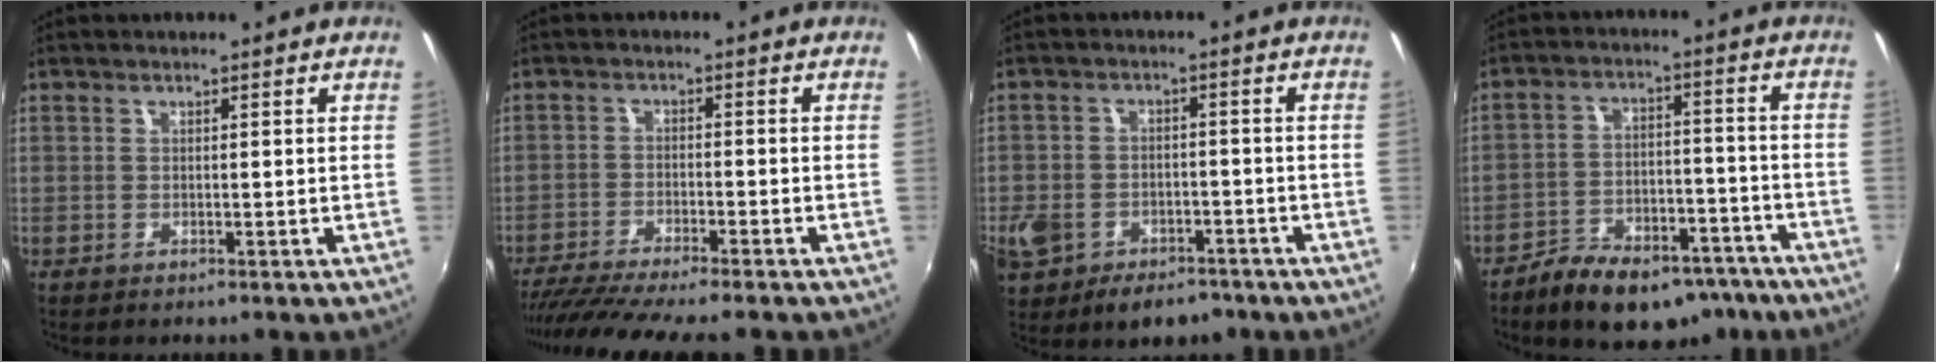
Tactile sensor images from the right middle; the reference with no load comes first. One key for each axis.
{"total": 10.9, "fx": -9.5, "fy": 0.0, "fz": 5.3, "tx": -0.119, "ty": -0.031, "tz": -0.156}
{"total": 12.4, "fx": -6.3, "fy": 8.9, "fz": 5.8, "tx": -0.165, "ty": -0.005, "tz": -0.091}
{"total": 16.4, "fx": -12.1, "fy": 7.7, "fz": 8.0, "tx": -0.148, "ty": 0.006, "tz": -0.164}